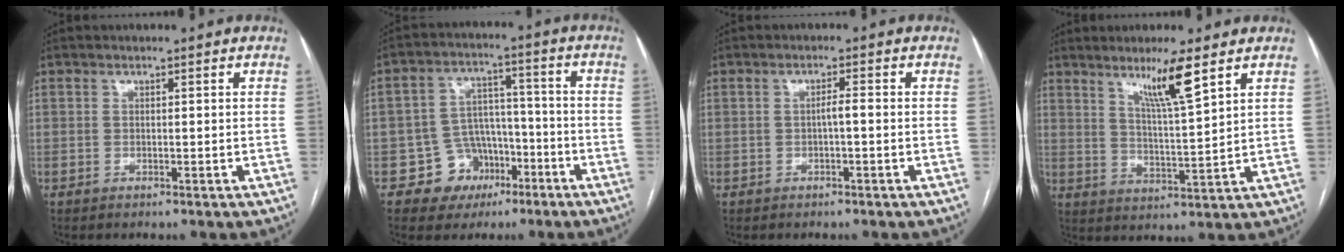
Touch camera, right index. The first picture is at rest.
{"total": 8.2, "force": [-4.0, 7.0, 1.3], "torque": [-0.004, 0.026, -0.053]}
{"total": 1.6, "force": [-0.3, 0.1, 1.5], "torque": [-0.024, 0.003, -0.004]}
{"total": 7.7, "force": [4.9, -0.6, 5.9], "torque": [-0.103, -0.014, 0.089]}